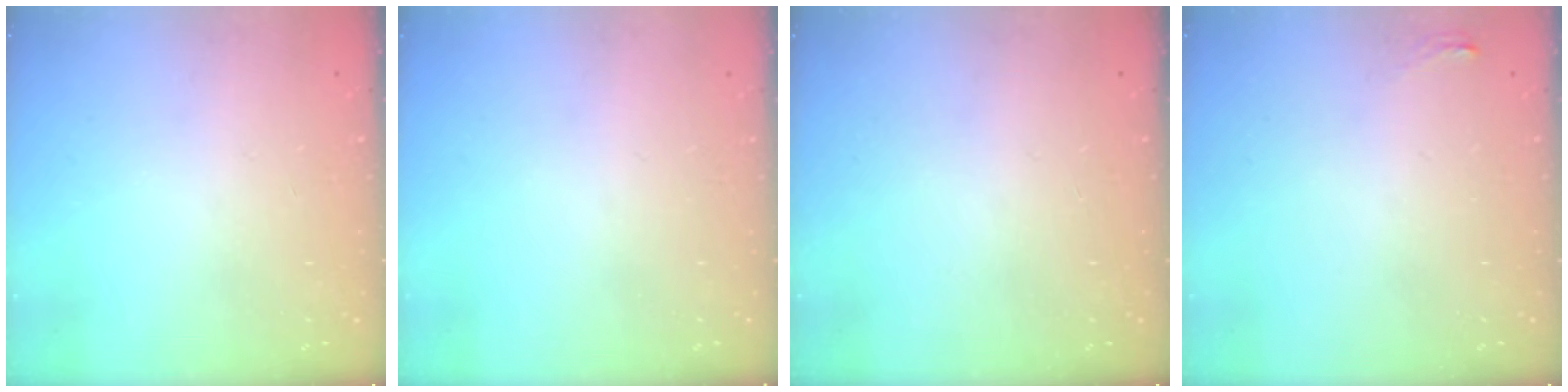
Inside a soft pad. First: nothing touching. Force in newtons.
{"total": 0.0}
{"total": 0.0}
{"total": 3.4, "press": 3.2, "slide": 1.1}